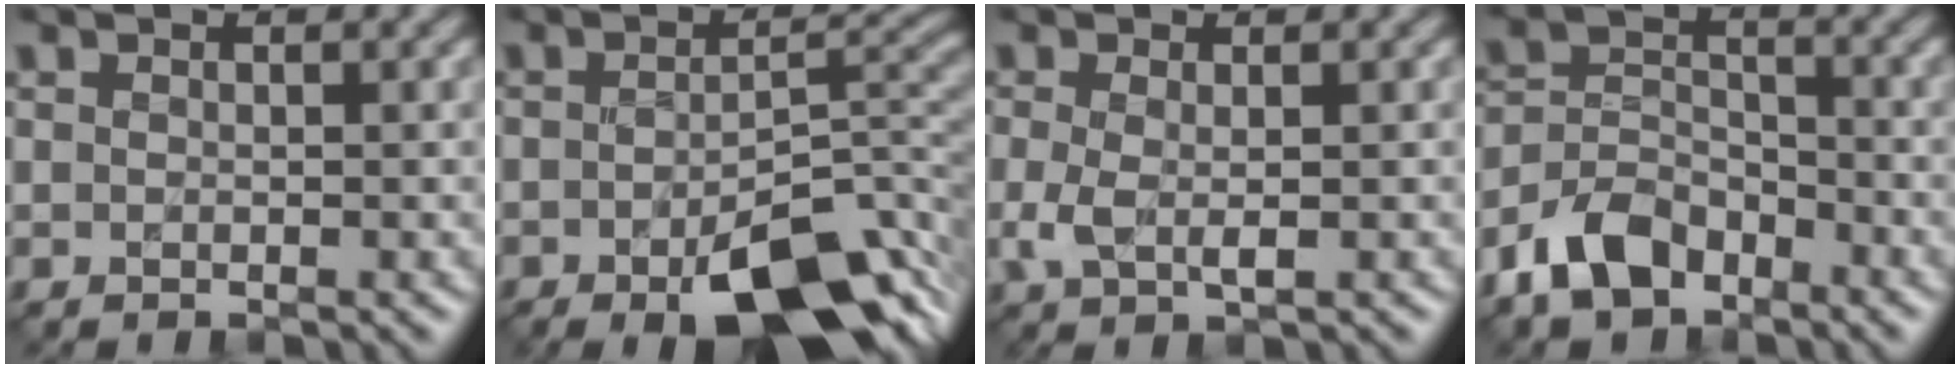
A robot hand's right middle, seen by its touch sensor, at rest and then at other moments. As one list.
[{"total": 9.6, "force": [-4.9, 3.4, 7.5], "torque": [-0.112, -0.009, -0.069]}, {"total": 2.4, "force": [-0.2, 1.0, 2.2], "torque": [-0.053, -0.003, -0.003]}, {"total": 5.6, "force": [-4.0, 3.1, 2.4], "torque": [-0.047, 0.001, -0.086]}]